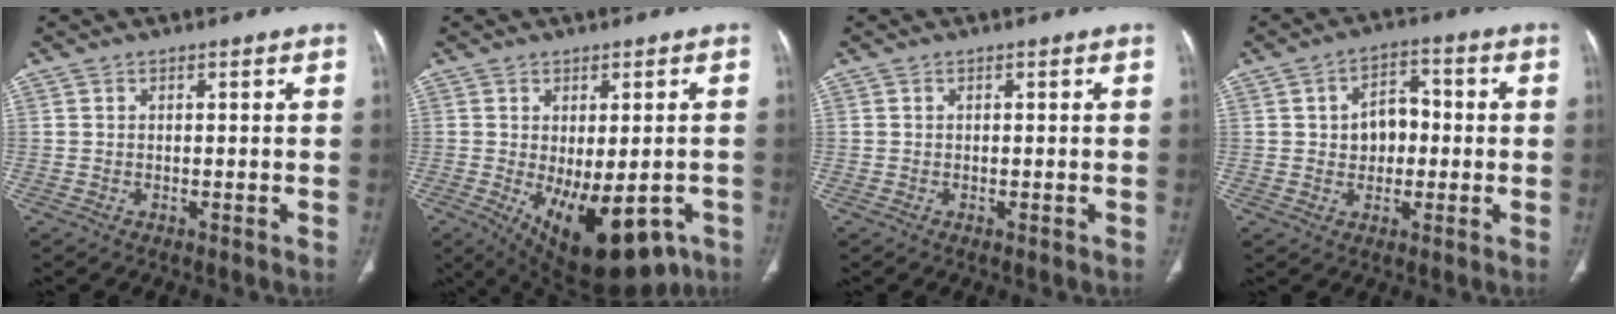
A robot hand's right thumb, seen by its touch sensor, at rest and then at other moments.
{"total": 17.5, "force": [-7.0, 8.4, 13.6], "torque": [-0.165, -0.008, -0.079]}
{"total": 0.0}
{"total": 7.0, "force": [0.1, 5.2, 4.7], "torque": [-0.046, 0.018, -0.001]}